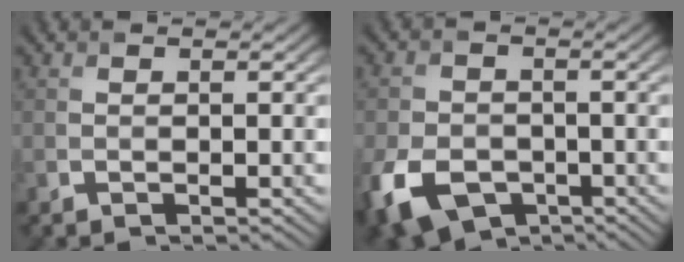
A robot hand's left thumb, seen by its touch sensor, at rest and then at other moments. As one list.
[{"total": 9.3, "force": [-4.2, 6.2, 5.5], "torque": [-0.140, -0.029, -0.078]}]